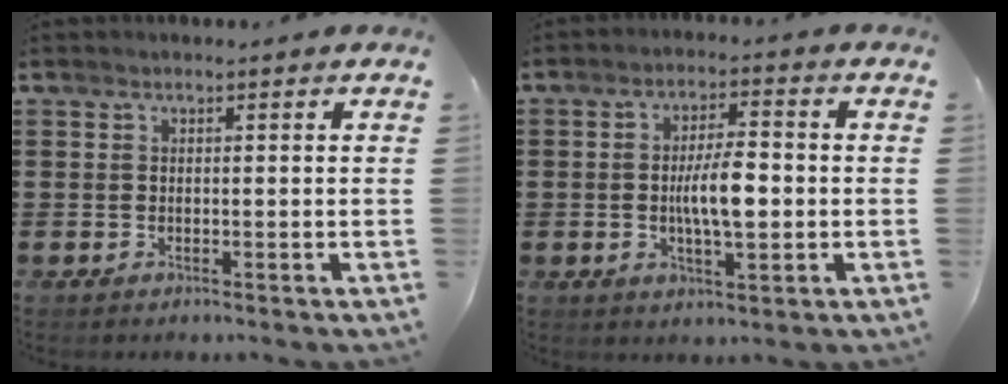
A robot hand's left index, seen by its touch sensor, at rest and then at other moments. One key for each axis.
{"total": 6.9, "fx": -0.6, "fy": 2.2, "fz": 6.5, "tx": -0.122, "ty": -0.002, "tz": -0.018}